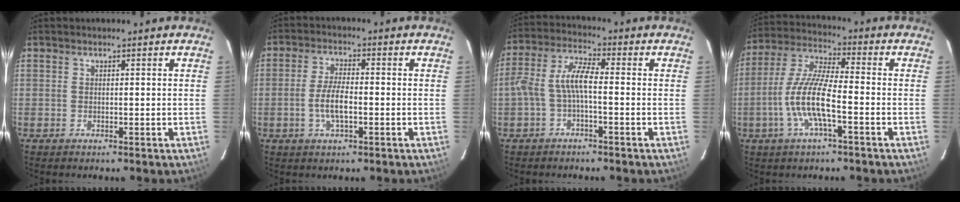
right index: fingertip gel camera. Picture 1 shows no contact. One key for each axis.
{"total": 6.0, "fx": -1.6, "fy": 1.9, "fz": 5.4, "tx": -0.110, "ty": 0.001, "tz": -0.031}
{"total": 6.3, "fx": -1.6, "fy": 1.6, "fz": 5.9, "tx": -0.132, "ty": 0.016, "tz": -0.030}
{"total": 11.6, "fx": -3.7, "fy": 2.2, "fz": 10.7, "tx": -0.227, "ty": 0.000, "tz": -0.073}